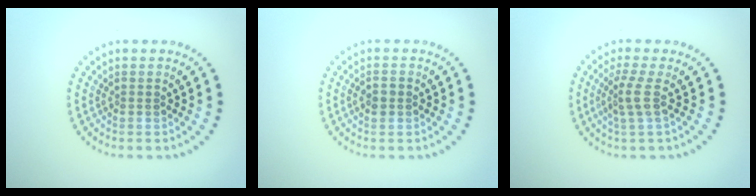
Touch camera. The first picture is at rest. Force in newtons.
{"total": 0.9, "press": 0.9, "slide": 0.0}
{"total": 2.2, "press": 1.5, "slide": 1.6}